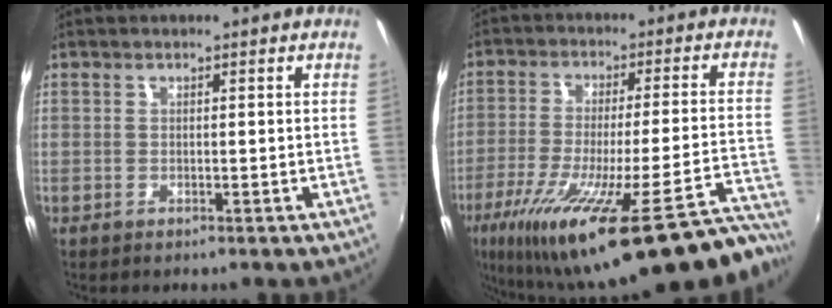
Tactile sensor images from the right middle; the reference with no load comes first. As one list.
[{"total": 31.2, "force": [-24.3, 4.0, 19.1], "torque": [-0.298, -0.081, -0.352]}]